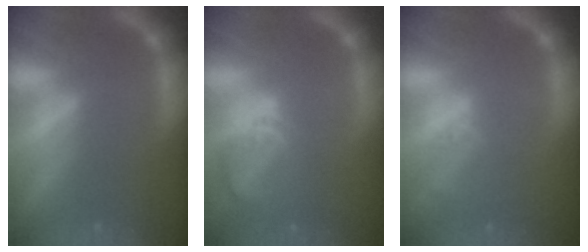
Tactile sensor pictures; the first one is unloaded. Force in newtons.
{"total": 5.6}
{"total": 2.5}